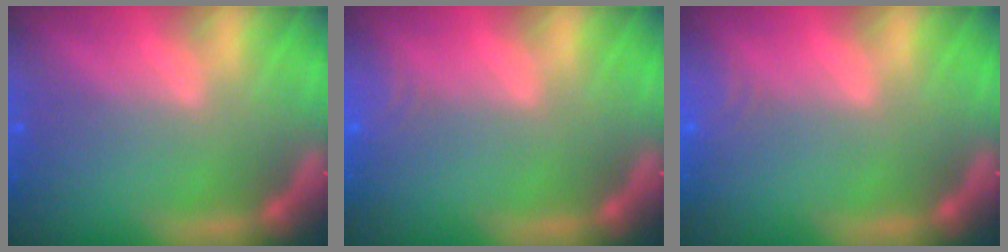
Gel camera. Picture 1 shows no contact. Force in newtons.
{"total": 2.4}
{"total": 2.4}